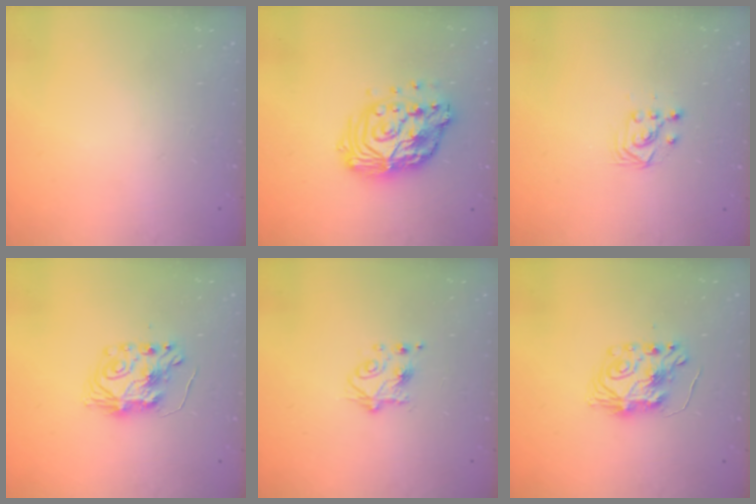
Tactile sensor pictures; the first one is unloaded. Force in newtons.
{"total": 15.5, "press": 15.5, "slide": 1.3}
{"total": 4.4, "press": 4.4, "slide": 0.7}
{"total": 8.1, "press": 8.1, "slide": 0.5}
{"total": 5.3, "press": 5.2, "slide": 0.8}
{"total": 8.1, "press": 8.1, "slide": 0.5}